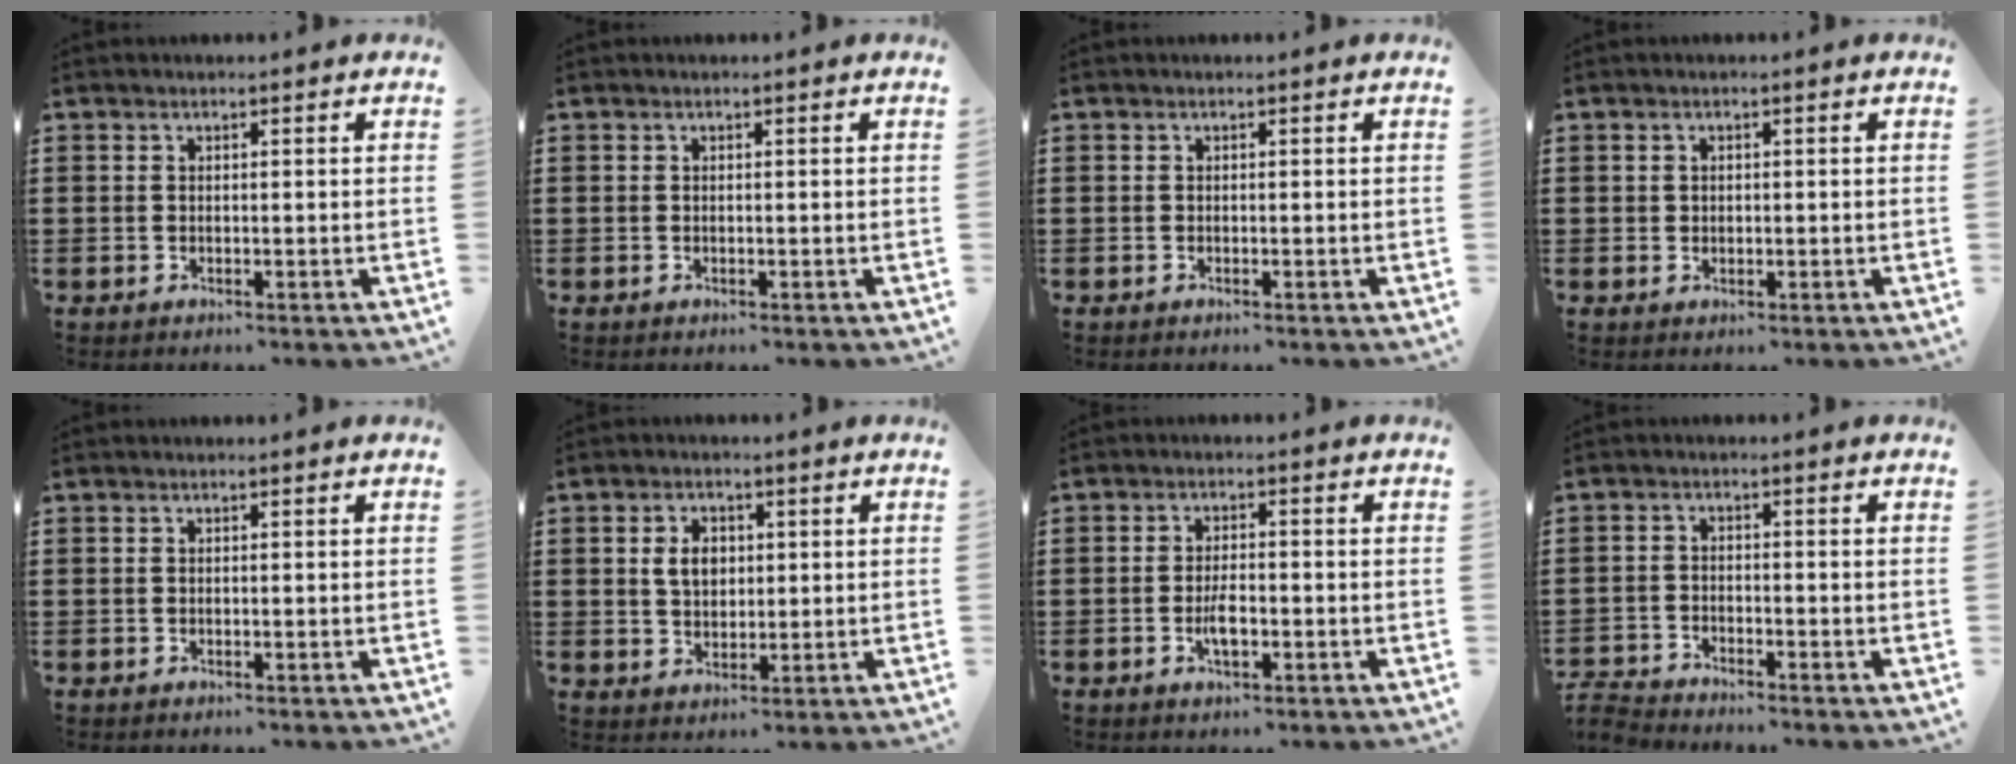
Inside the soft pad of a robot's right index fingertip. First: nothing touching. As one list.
[{"total": 0.0}, {"total": 0.0}, {"total": 0.7, "force": [0.2, 0.7, 0.2], "torque": [-0.005, 0.005, 0.004]}, {"total": 0.0}, {"total": 4.1, "force": [0.8, 2.9, 2.8], "torque": [-0.063, 0.012, 0.013]}, {"total": 3.6, "force": [-1.1, 1.0, 3.2], "torque": [-0.064, -0.005, -0.020]}, {"total": 3.0, "force": [-3.0, 0.2, -0.1], "torque": [-0.011, -0.001, -0.067]}]